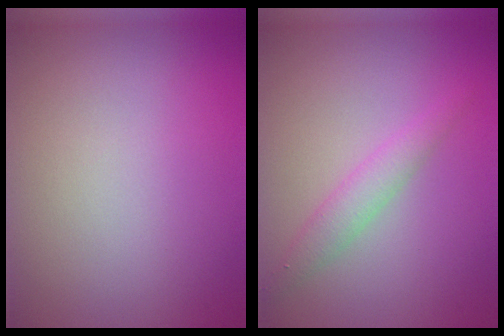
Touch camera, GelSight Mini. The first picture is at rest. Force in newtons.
{"total": 1.9, "press": 1.9, "slide": 0.1}